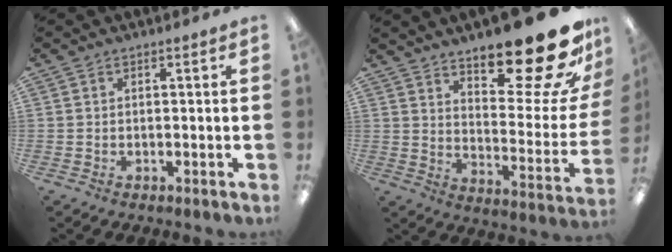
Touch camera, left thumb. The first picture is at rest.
{"total": 23.8, "force": [17.3, 6.8, 14.9], "torque": [-0.189, -0.126, 0.275]}